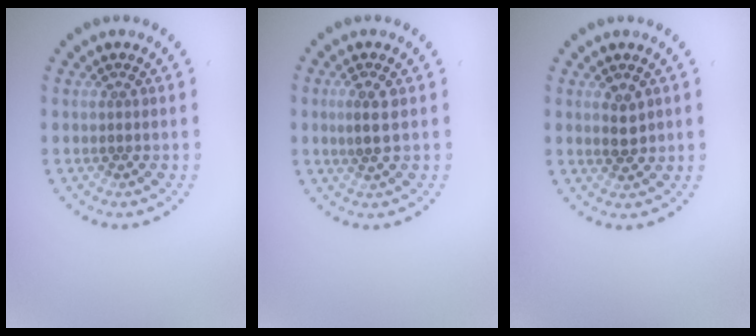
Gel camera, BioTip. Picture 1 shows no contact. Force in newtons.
{"total": 2.0, "press": 1.9, "slide": 0.6}
{"total": 1.9, "press": 1.8, "slide": 0.4}